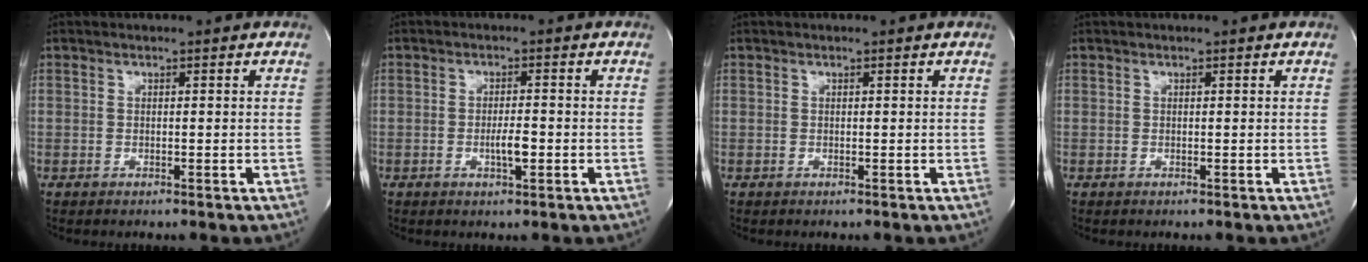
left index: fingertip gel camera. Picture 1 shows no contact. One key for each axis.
{"total": 2.7, "fx": -1.0, "fy": 0.5, "fz": 2.5, "tx": -0.050, "ty": -0.004, "tz": -0.015}
{"total": 0.0}
{"total": 0.0}